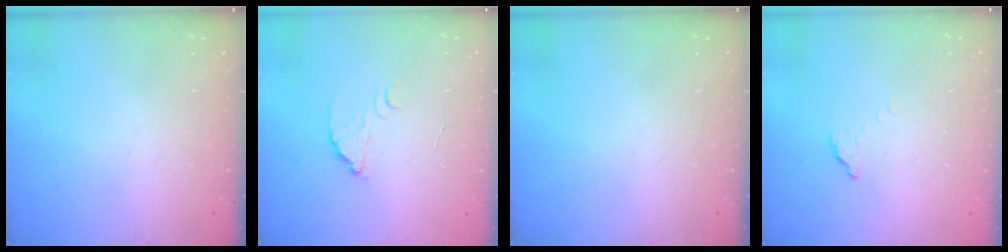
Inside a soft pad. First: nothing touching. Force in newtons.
{"total": 2.2, "press": 2.2, "slide": 0.1}
{"total": 0.0}
{"total": 2.3, "press": 2.3, "slide": 0.1}